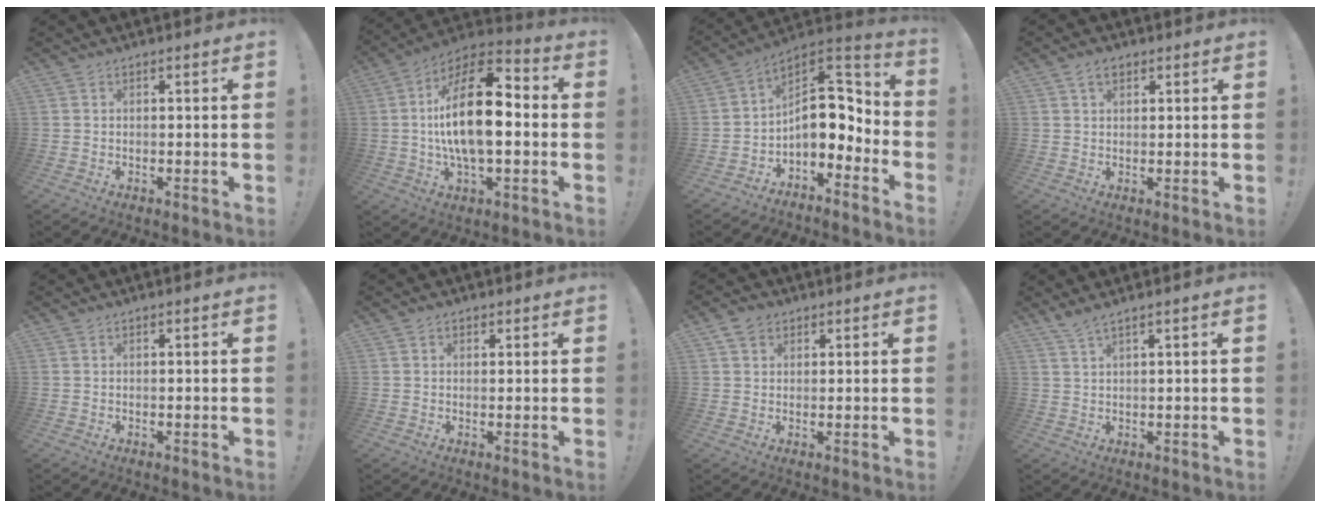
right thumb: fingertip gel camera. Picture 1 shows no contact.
{"total": 20.4, "force": [0.0, 9.0, 18.3], "torque": [-0.336, 0.003, -0.009]}
{"total": 12.4, "force": [-0.5, 8.5, 9.0], "torque": [-0.121, 0.003, 0.001]}
{"total": 3.4, "force": [1.9, 2.1, 1.9], "torque": [-0.033, 0.001, 0.035]}
{"total": 0.0}
{"total": 1.4, "force": [0.6, 1.2, 0.5], "torque": [-0.003, -0.001, 0.010]}
{"total": 4.3, "force": [2.2, 3.3, 1.7], "torque": [-0.031, 0.002, 0.042]}
{"total": 3.0, "force": [2.1, 0.1, 2.1], "torque": [-0.050, -0.002, 0.038]}